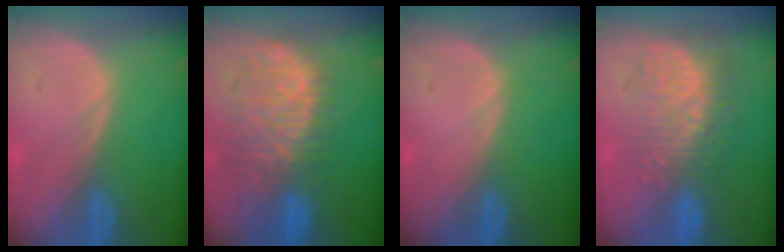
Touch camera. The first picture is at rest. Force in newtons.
{"total": 11.4, "press": 9.8, "slide": 5.9}
{"total": 0.0}
{"total": 10.0, "press": 8.7, "slide": 4.9}